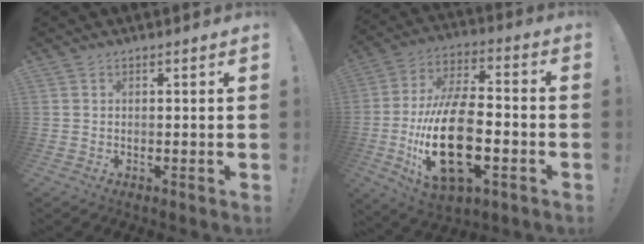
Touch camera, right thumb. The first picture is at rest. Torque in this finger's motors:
{"motor_torque": [2.28, 2.72, 2.30, -0.48, 0.84]}